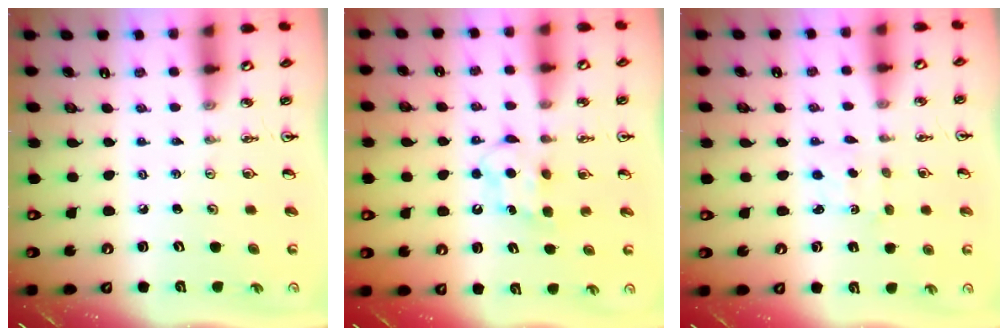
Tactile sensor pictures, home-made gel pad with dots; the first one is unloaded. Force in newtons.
{"total": 5.9, "press": 5.8, "slide": 0.6}
{"total": 1.4, "press": 1.3, "slide": 0.4}